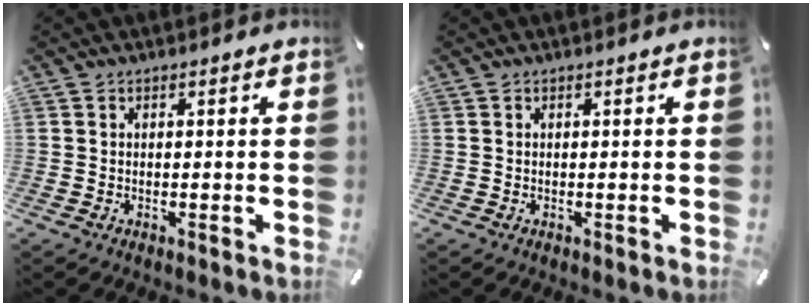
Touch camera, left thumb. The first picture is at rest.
{"total": 0.0}